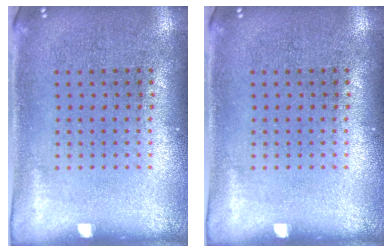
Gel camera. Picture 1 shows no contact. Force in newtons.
{"total": 0.0}